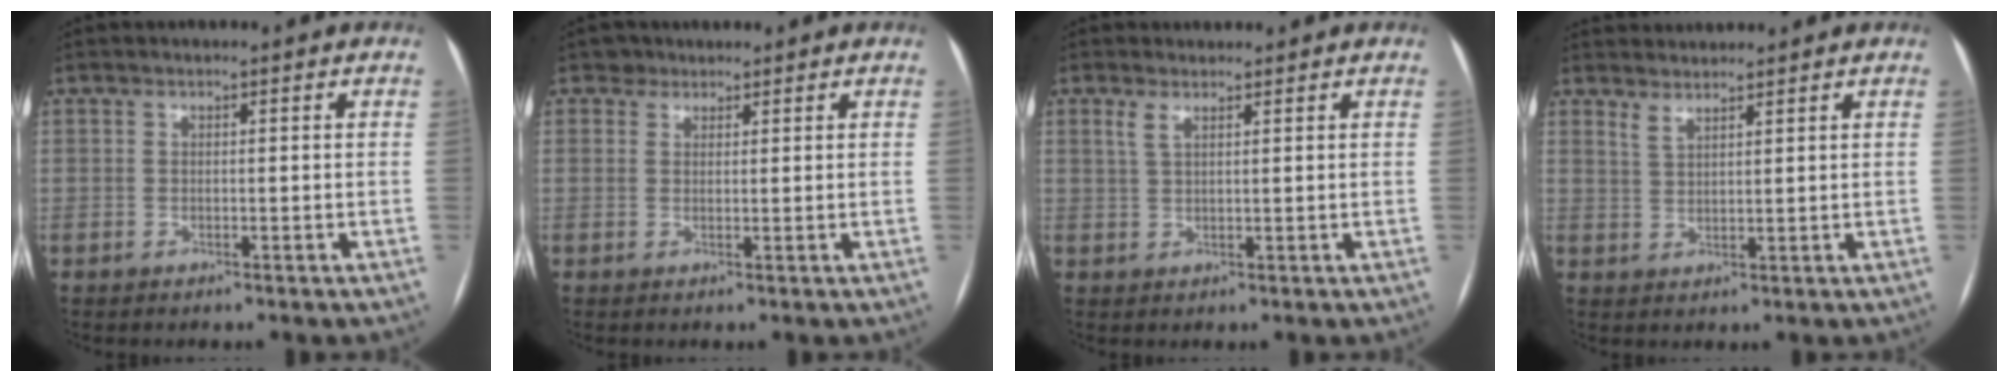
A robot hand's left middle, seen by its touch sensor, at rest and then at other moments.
{"total": 1.6, "force": [1.2, 1.1, -0.3], "torque": [0.011, 0.007, 0.013]}
{"total": 1.9, "force": [1.4, 0.6, 1.2], "torque": [-0.034, 0.011, 0.030]}
{"total": 3.6, "force": [3.5, 0.6, 0.5], "torque": [-0.006, 0.013, 0.062]}